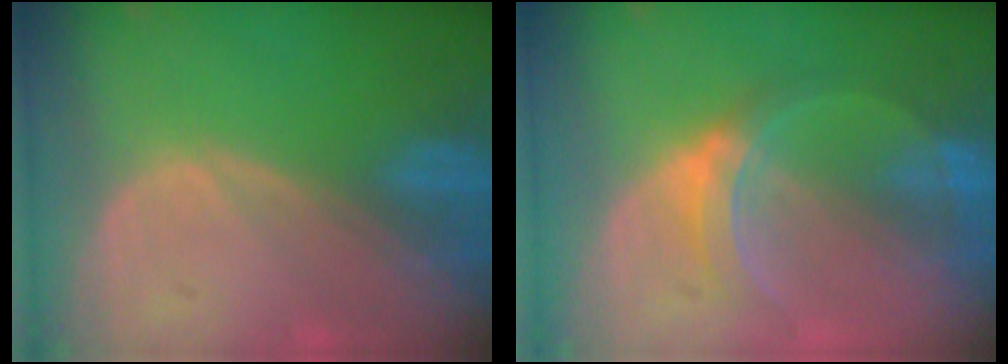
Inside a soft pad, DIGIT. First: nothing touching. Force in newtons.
{"total": 5.2, "press": 5.1, "slide": 0.9}